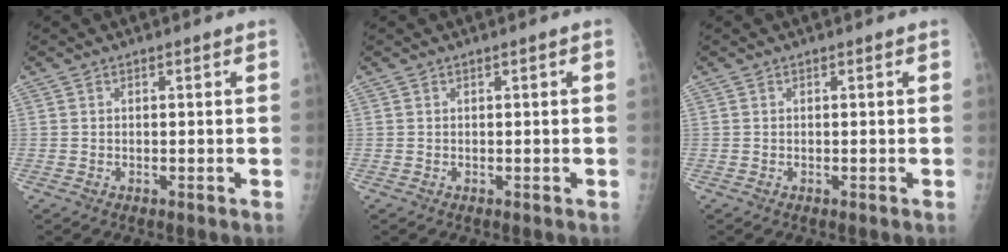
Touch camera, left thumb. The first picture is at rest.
{"total": 0.0}
{"total": 0.0}